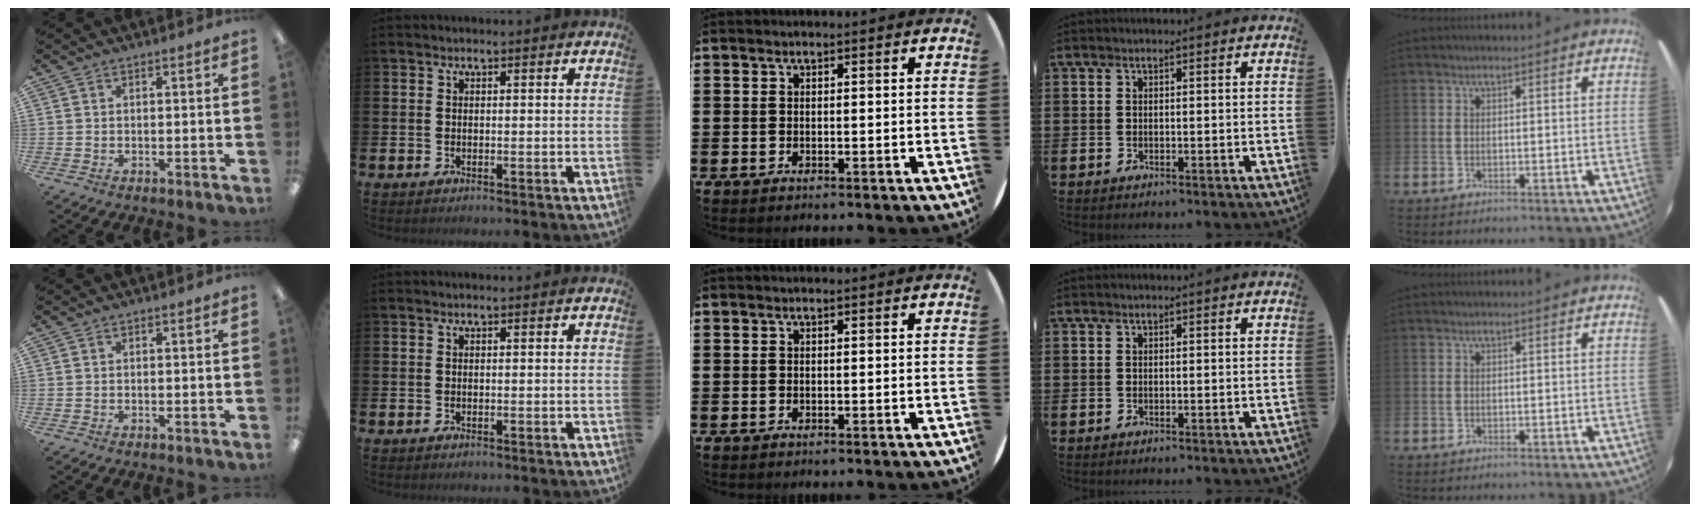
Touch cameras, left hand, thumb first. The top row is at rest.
{}